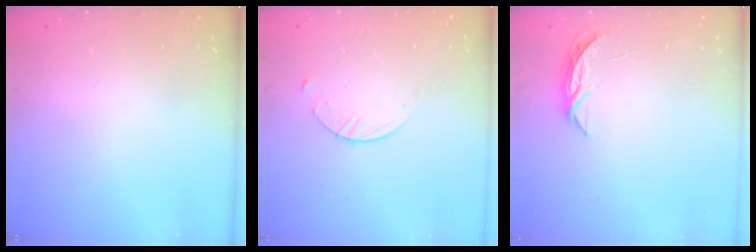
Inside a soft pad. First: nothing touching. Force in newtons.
{"total": 2.7, "press": 2.6, "slide": 0.3}
{"total": 4.8, "press": 4.7, "slide": 0.5}